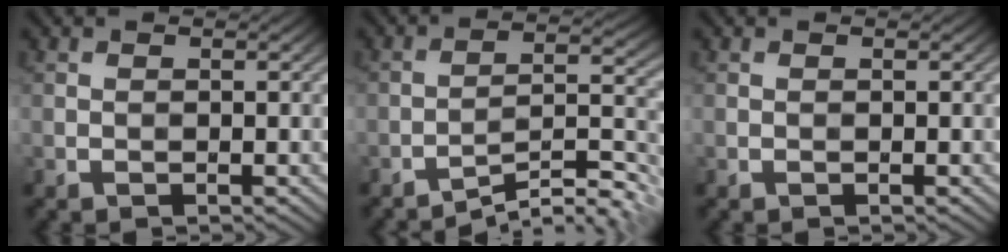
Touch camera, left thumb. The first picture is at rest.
{"total": 8.2, "force": [-5.9, 1.5, 5.4], "torque": [-0.083, 0.011, -0.097]}
{"total": 0.0}